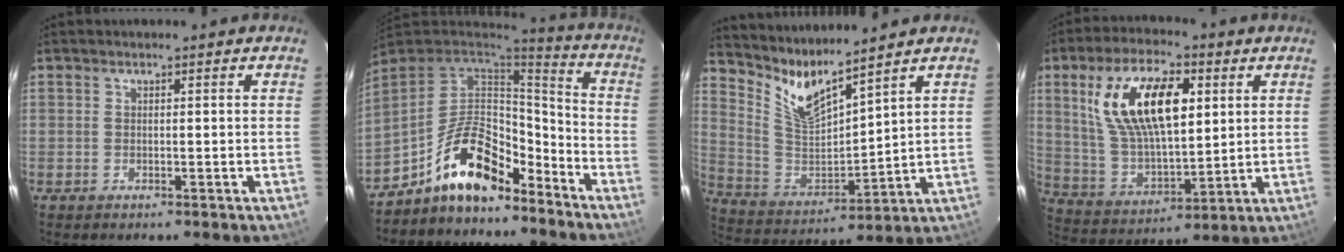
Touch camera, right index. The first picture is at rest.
{"total": 15.4, "force": [-10.8, 6.7, 8.6], "torque": [-0.178, 0.027, -0.183]}
{"total": 9.8, "force": [8.5, 0.8, 4.8], "torque": [-0.106, -0.027, 0.178]}
{"total": 18.9, "force": [6.2, 8.5, 15.6], "torque": [-0.298, 0.014, 0.127]}